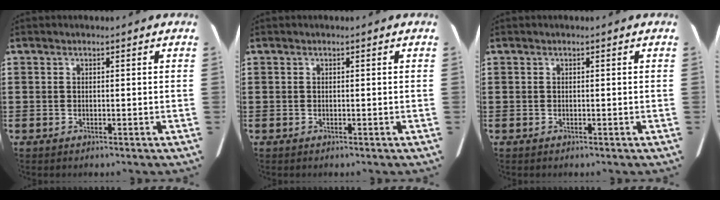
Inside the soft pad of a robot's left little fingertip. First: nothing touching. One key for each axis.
{"total": 0.0}
{"total": 0.0}